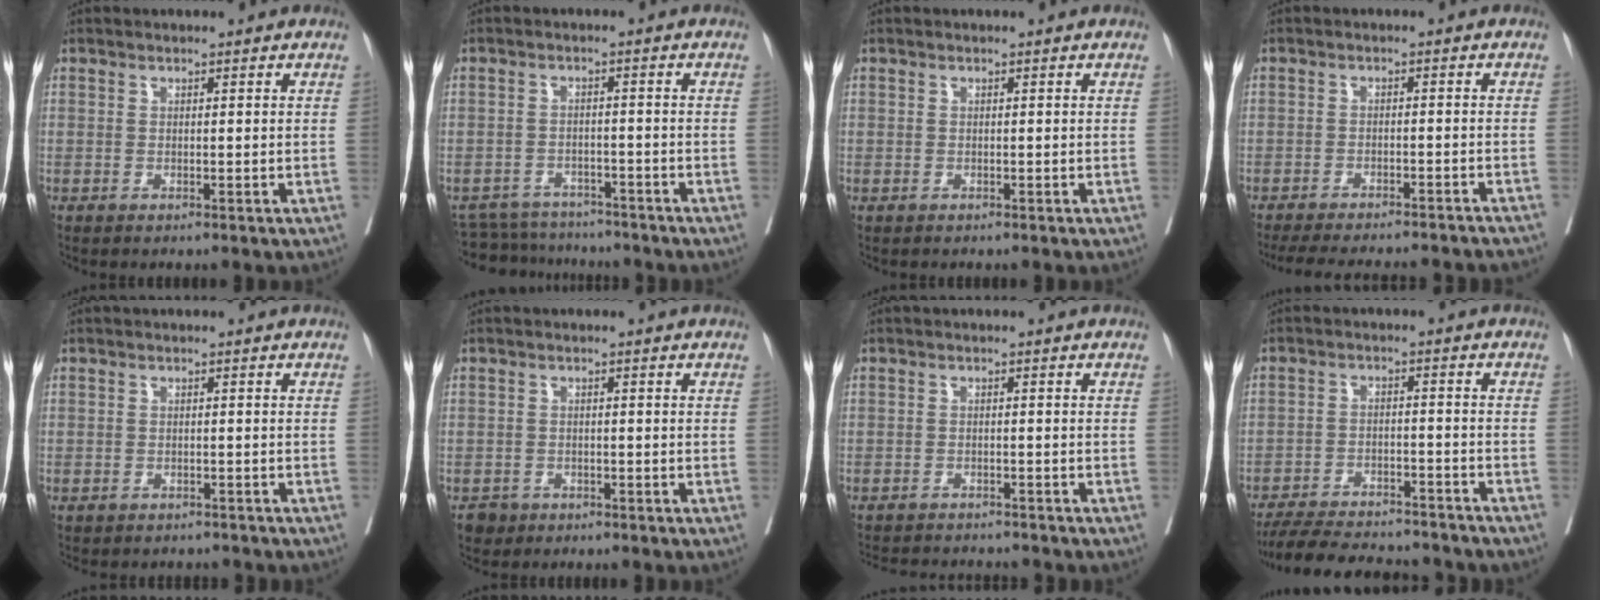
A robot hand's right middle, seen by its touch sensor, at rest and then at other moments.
{"total": 8.2, "force": [-7.8, 2.3, 0.4], "torque": [-0.007, 0.007, -0.113]}
{"total": 0.0}
{"total": 19.0, "force": [-17.3, 3.2, 7.2], "torque": [-0.129, -0.022, -0.217]}
{"total": 3.4, "force": [-3.0, 1.7, 0.3], "torque": [-0.007, 0.004, -0.040]}
{"total": 2.2, "force": [-1.4, 1.7, 0.1], "torque": [-0.004, 0.008, -0.021]}
{"total": 7.8, "force": [-7.5, 1.3, 1.7], "torque": [-0.022, 0.000, -0.101]}
{"total": 16.9, "force": [-15.4, 3.3, 6.1], "torque": [-0.118, -0.010, -0.217]}